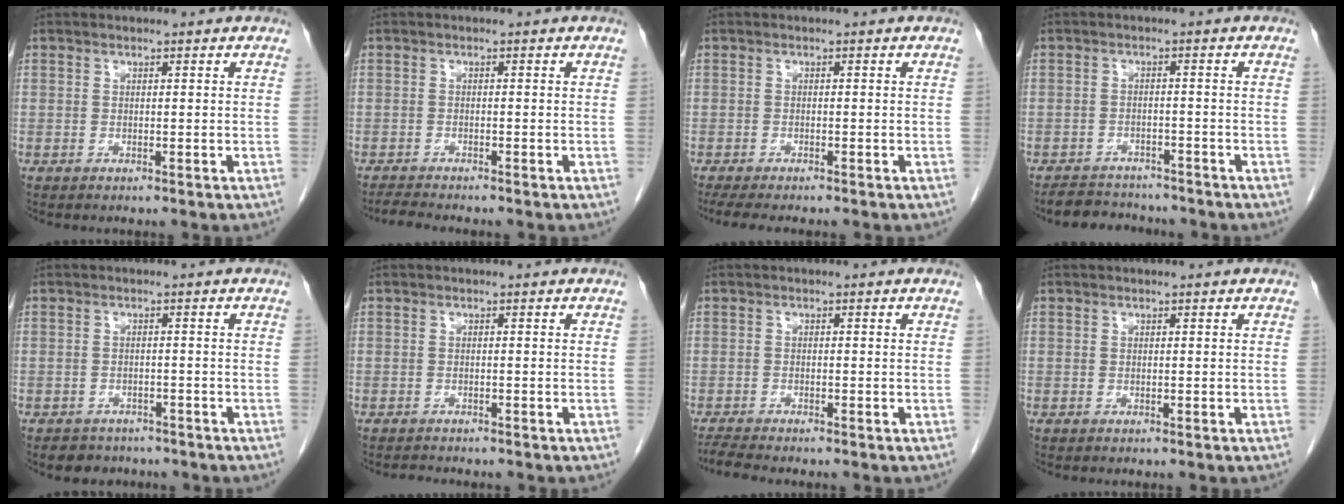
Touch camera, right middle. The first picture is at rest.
{"total": 2.4, "force": [-2.3, -0.1, 0.7], "torque": [-0.017, -0.011, -0.040]}
{"total": 5.8, "force": [-4.8, 1.0, 3.1], "torque": [-0.042, -0.012, -0.073]}
{"total": 6.0, "force": [-5.6, 2.0, 0.8], "torque": [-0.007, -0.001, -0.085]}
{"total": 4.1, "force": [-3.3, 2.3, 0.3], "torque": [-0.009, 0.006, -0.045]}
{"total": 1.7, "force": [-1.6, 0.4, 0.4], "torque": [-0.010, -0.005, -0.021]}
{"total": 2.8, "force": [-2.6, -0.3, 0.9], "torque": [-0.021, -0.013, -0.049]}
{"total": 0.0}